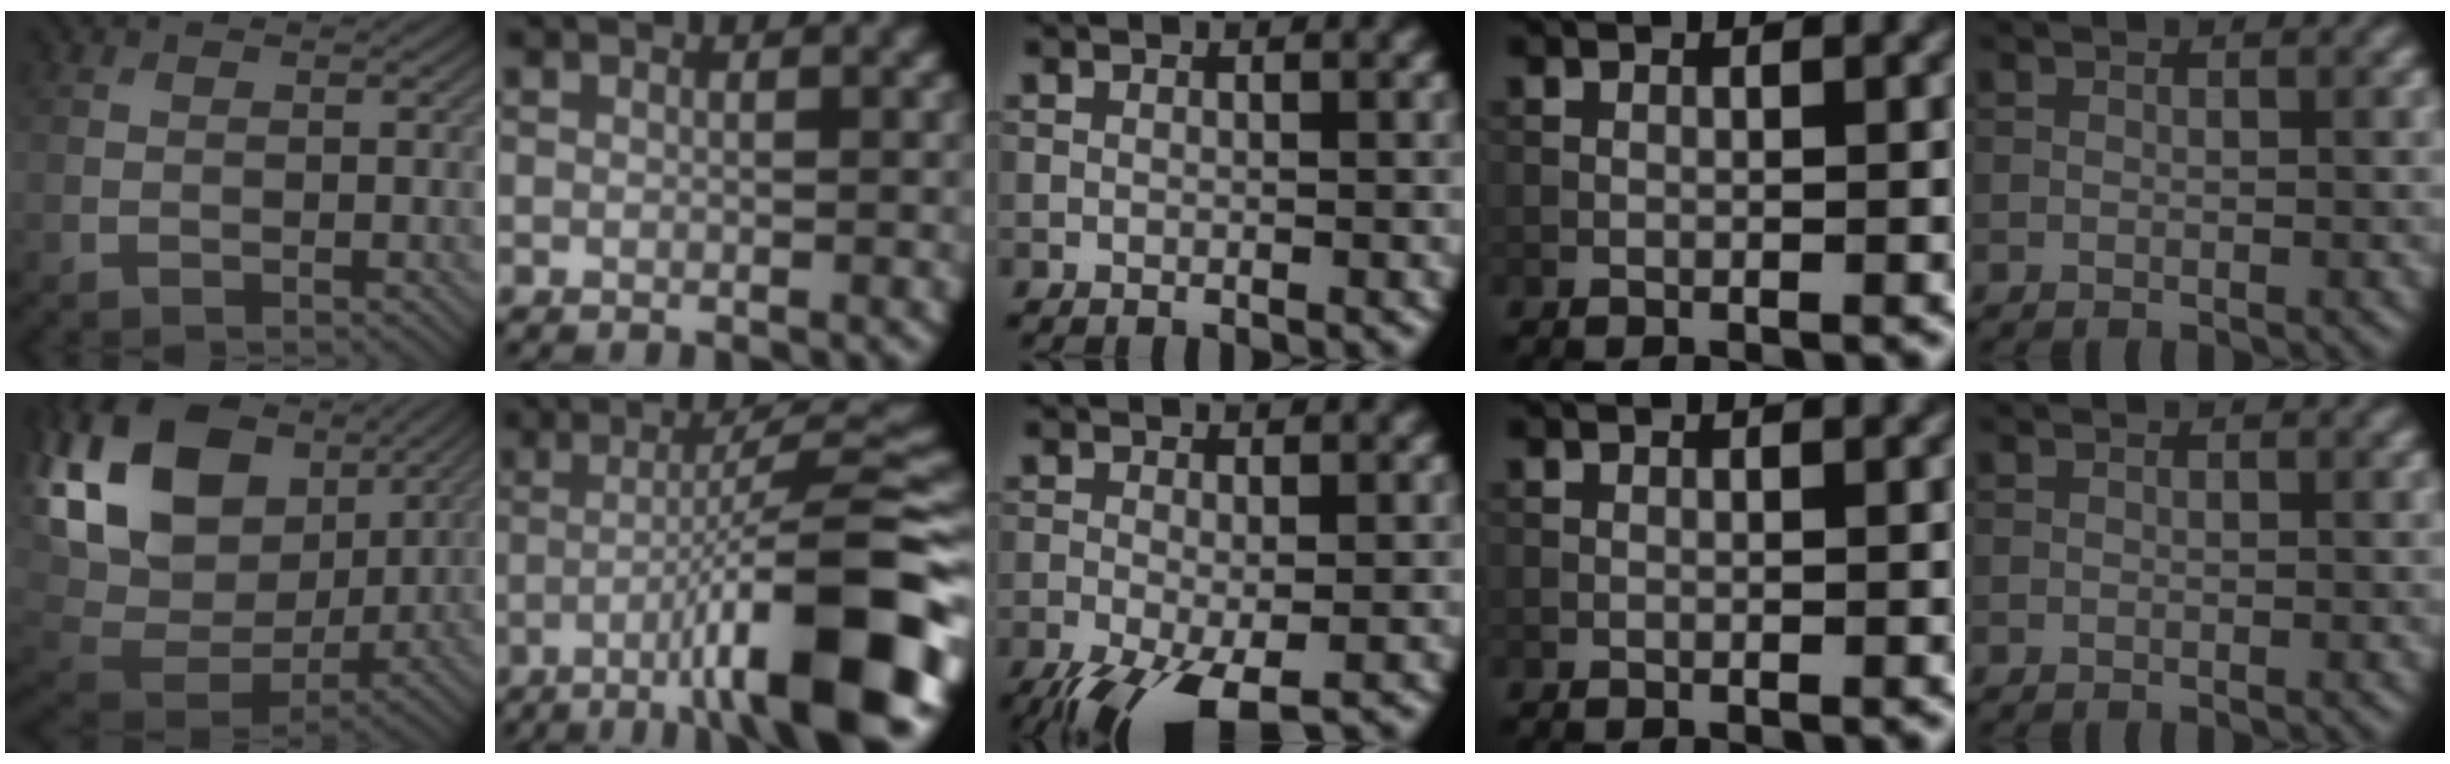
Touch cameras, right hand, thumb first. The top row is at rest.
{"thumb": {"total": 20.3, "force": [7.0, 13.5, 13.4], "torque": [-0.326, 0.022, 0.143]}, "index": {"total": 12.3, "force": [-4.8, 1.9, 11.2], "torque": [-0.152, 0.019, -0.071]}, "middle": {"total": 7.1, "force": [-4.2, 2.2, 5.3], "torque": [-0.104, -0.024, -0.075]}}